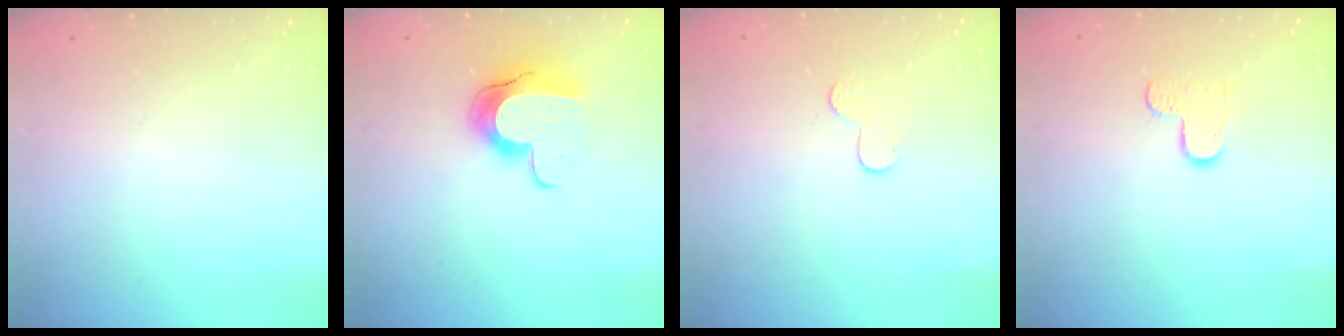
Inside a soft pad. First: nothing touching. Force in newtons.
{"total": 10.5, "press": 10.5, "slide": 0.9}
{"total": 5.7, "press": 5.7, "slide": 0.5}
{"total": 5.7, "press": 5.7, "slide": 0.3}